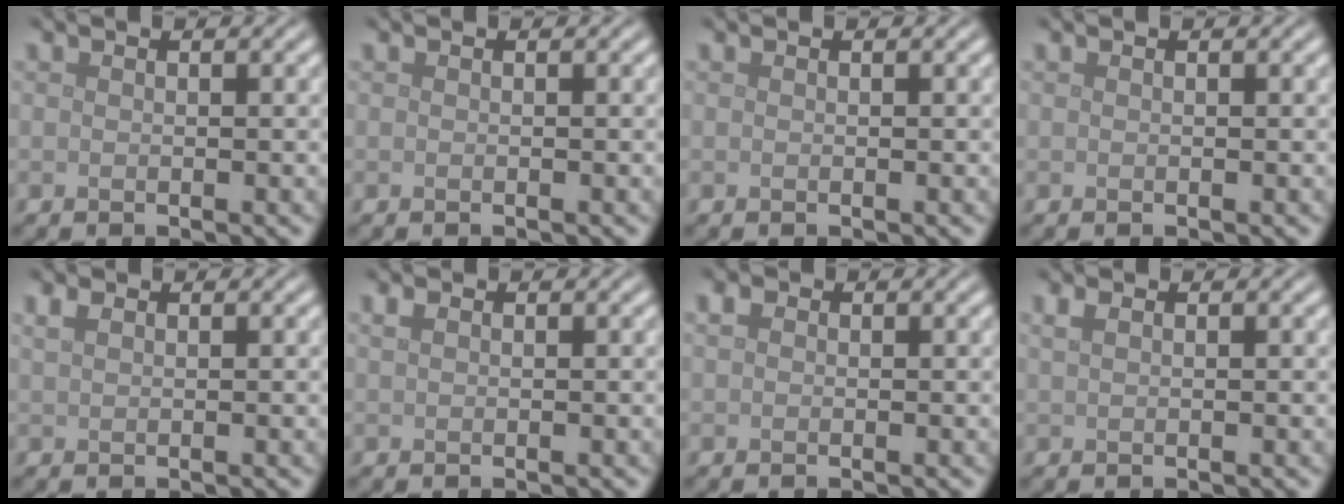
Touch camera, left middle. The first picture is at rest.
{"total": 0.0}
{"total": 0.0}
{"total": 0.0}
{"total": 1.1, "force": [0.7, 0.6, 0.7], "torque": [-0.016, 0.004, 0.015]}
{"total": 0.7, "force": [0.4, 0.4, 0.4], "torque": [-0.009, 0.003, 0.006]}
{"total": 1.0, "force": [0.2, 0.9, 0.5], "torque": [-0.005, 0.003, -0.003]}
{"total": 1.0, "force": [0.6, 0.4, 0.7], "torque": [-0.015, 0.006, 0.011]}